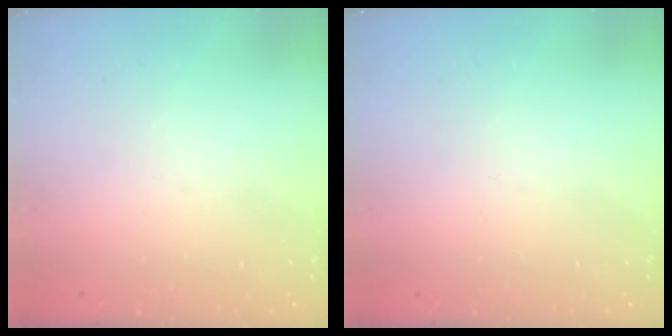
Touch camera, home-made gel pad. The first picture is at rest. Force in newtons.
{"total": 0.0}